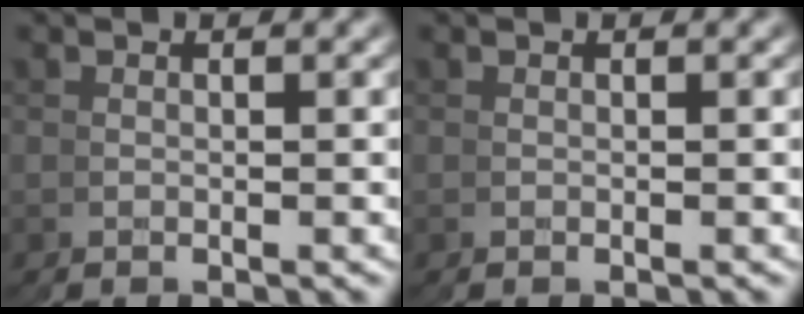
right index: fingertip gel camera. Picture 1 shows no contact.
{"total": 0.0}